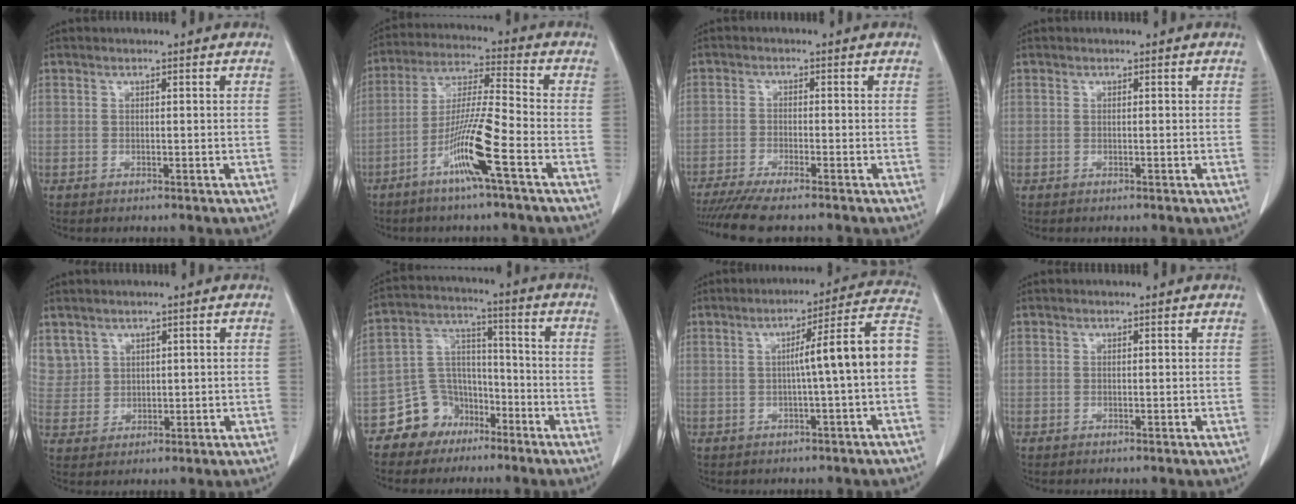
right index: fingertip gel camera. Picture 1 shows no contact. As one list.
[{"total": 10.9, "force": [-5.2, -0.5, 9.6], "torque": [-0.185, -0.006, -0.104]}, {"total": 8.8, "force": [-7.4, 0.3, 4.7], "torque": [-0.069, -0.019, -0.120]}, {"total": 0.0}, {"total": 5.1, "force": [3.0, 4.1, 0.4], "torque": [-0.011, 0.013, 0.073]}, {"total": 8.8, "force": [-5.6, 6.5, 1.5], "torque": [-0.031, 0.035, -0.096]}, {"total": 10.8, "force": [-0.7, -0.7, 10.7], "torque": [-0.143, 0.031, -0.015]}, {"total": 0.0}]